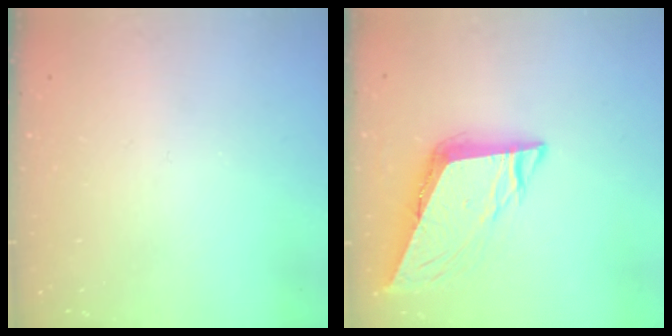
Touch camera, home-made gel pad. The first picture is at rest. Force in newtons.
{"total": 9.1, "press": 9.0, "slide": 0.8}